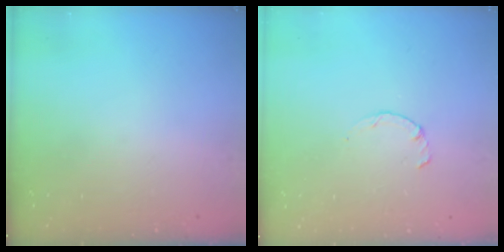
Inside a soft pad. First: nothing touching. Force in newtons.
{"total": 0.9, "press": 0.8, "slide": 0.3}